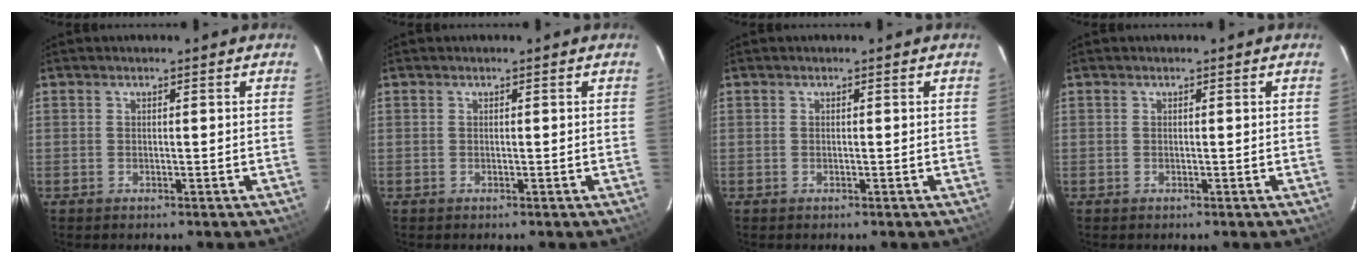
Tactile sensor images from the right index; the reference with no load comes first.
{"total": 0.0}
{"total": 0.0}
{"total": 0.0}